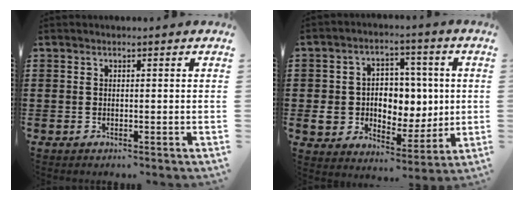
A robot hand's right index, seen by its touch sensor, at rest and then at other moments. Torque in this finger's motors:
{"motor_torque": [2.14, 0.00, 0.39, 0.19]}